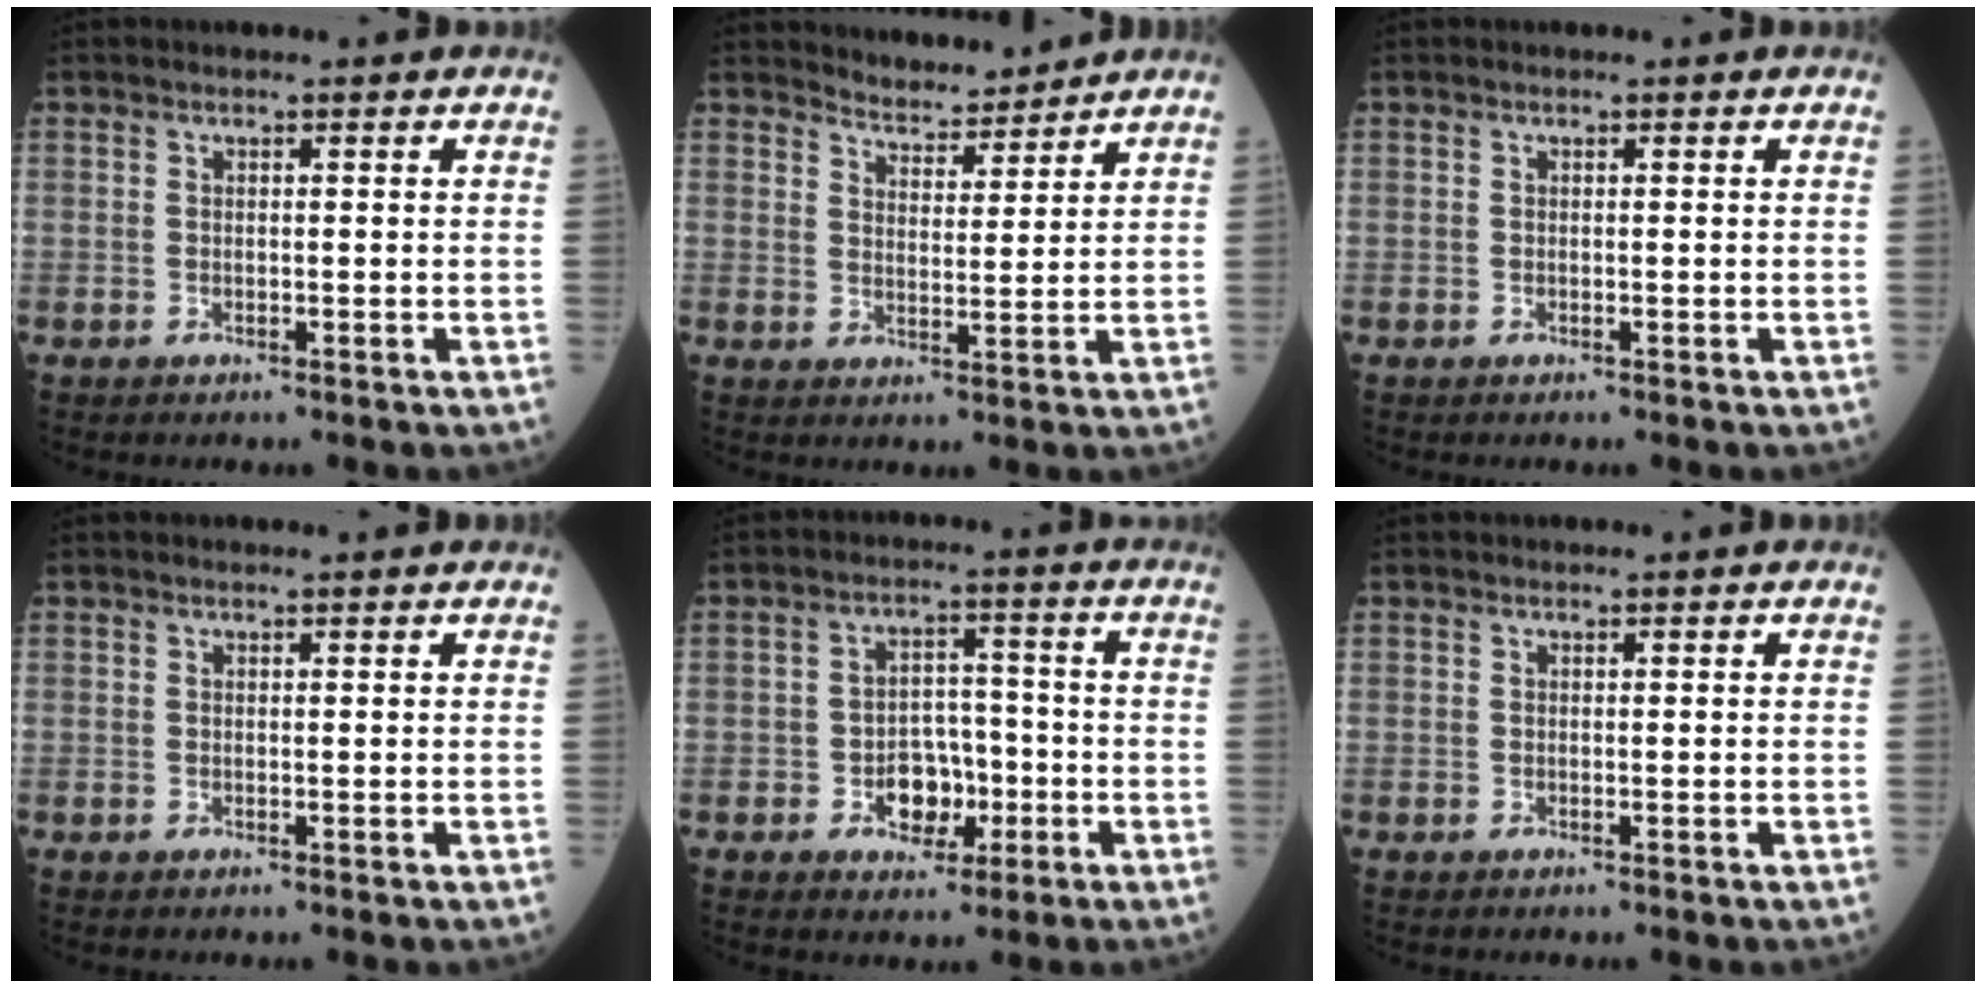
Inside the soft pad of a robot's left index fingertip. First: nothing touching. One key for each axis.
{"total": 5.0, "fx": 5.0, "fy": 0.7, "fz": 0.1, "tx": -0.010, "ty": 0.005, "tz": 0.081}
{"total": 0.0}
{"total": 1.0, "fx": 0.9, "fy": 0.0, "fz": 0.3, "tx": -0.009, "ty": 0.007, "tz": 0.015}
{"total": 6.0, "fx": -2.1, "fy": 4.0, "fz": 3.9, "tx": -0.065, "ty": 0.013, "tz": -0.032}
{"total": 0.0}